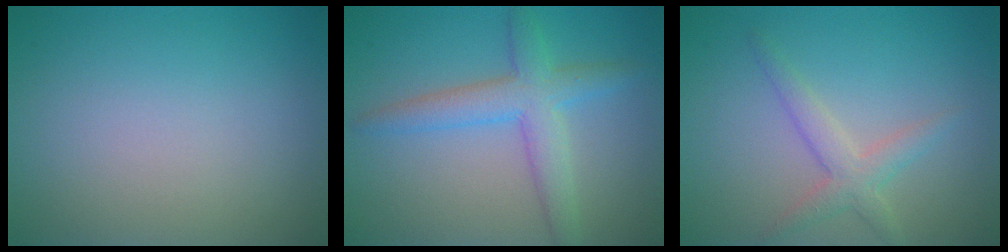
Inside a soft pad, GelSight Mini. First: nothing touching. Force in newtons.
{"total": 4.3, "press": 4.3, "slide": 0.1}
{"total": 2.5, "press": 2.5, "slide": 0.2}